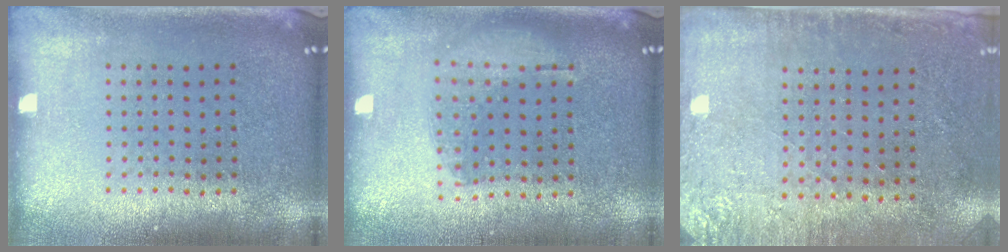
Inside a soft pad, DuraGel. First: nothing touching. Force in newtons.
{"total": 1.2, "press": 1.1, "slide": 0.5}
{"total": 2.7, "press": 2.3, "slide": 1.5}